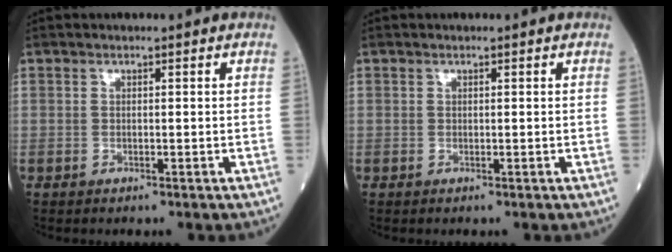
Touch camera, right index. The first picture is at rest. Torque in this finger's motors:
{"motor_torque": [0.08, 0.05, 0.08, 0.01]}